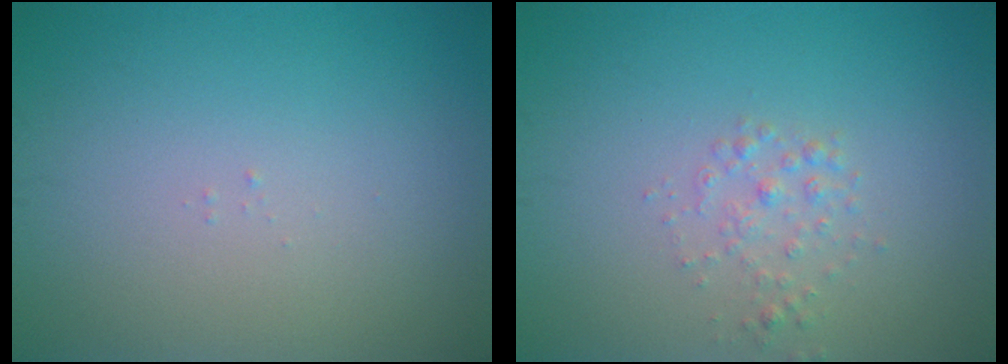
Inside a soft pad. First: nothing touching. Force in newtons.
{"total": 1.4, "press": 1.4, "slide": 0.0}